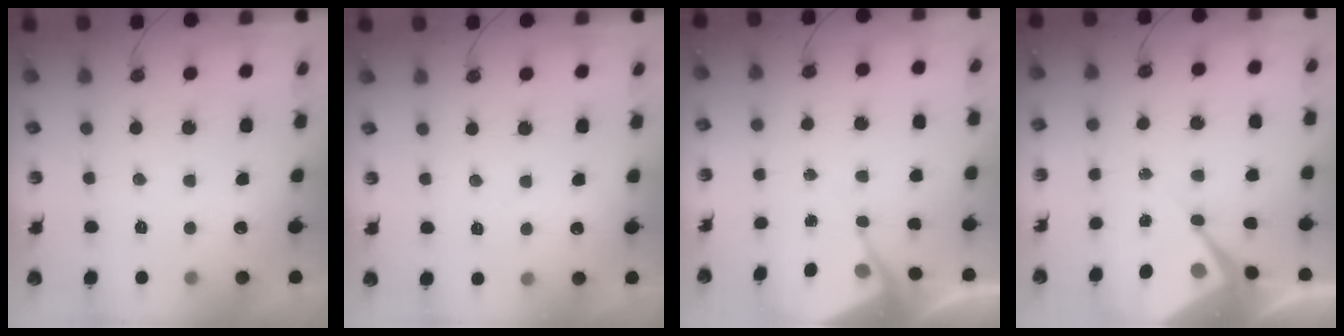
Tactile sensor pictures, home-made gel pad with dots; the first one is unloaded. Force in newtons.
{"total": 3.0, "press": 3.0, "slide": 0.6}
{"total": 5.7, "press": 5.7, "slide": 0.7}
{"total": 7.9, "press": 7.9, "slide": 0.6}